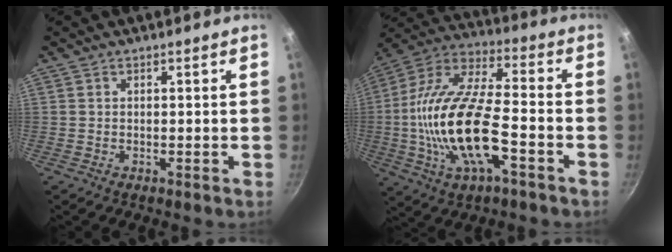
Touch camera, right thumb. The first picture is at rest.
{"total": 21.5, "force": [-5.1, 8.6, 19.0], "torque": [-0.372, 0.031, -0.110]}